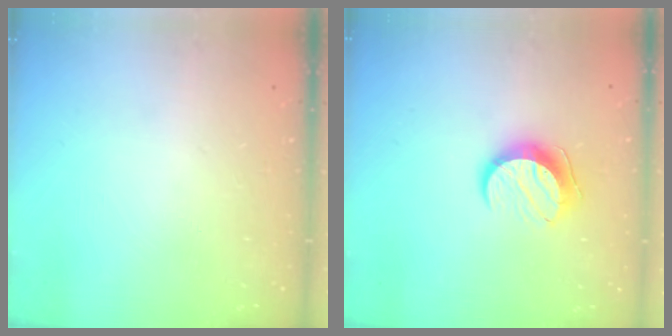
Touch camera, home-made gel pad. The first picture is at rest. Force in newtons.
{"total": 9.6, "press": 9.6, "slide": 0.3}